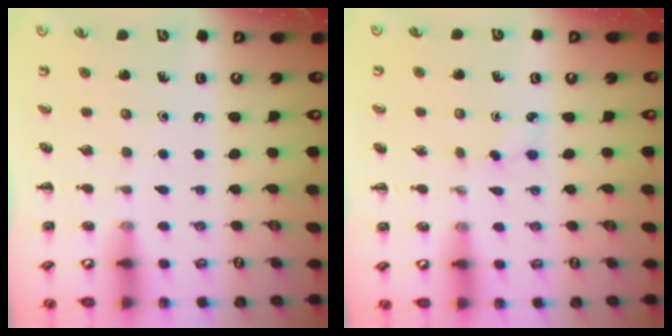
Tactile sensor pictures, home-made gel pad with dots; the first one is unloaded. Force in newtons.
{"total": 2.8, "press": 2.7, "slide": 0.8}